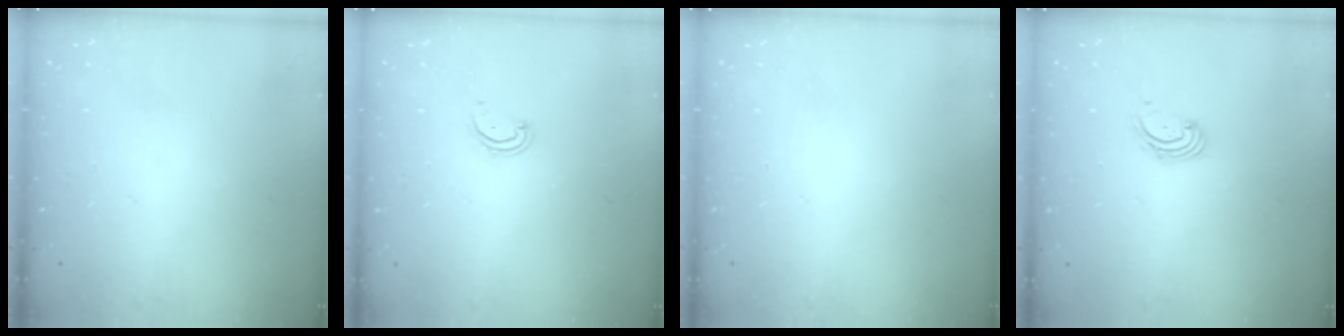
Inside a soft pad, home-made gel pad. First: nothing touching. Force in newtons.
{"total": 3.1, "press": 3.1, "slide": 0.2}
{"total": 0.0}
{"total": 1.6, "press": 1.6, "slide": 0.2}